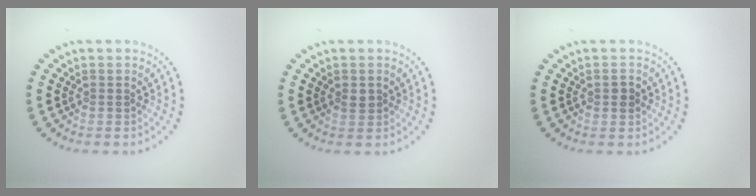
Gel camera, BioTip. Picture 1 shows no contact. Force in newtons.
{"total": 0.9, "press": 0.9, "slide": 0.1}
{"total": 1.0, "press": 1.0, "slide": 0.1}